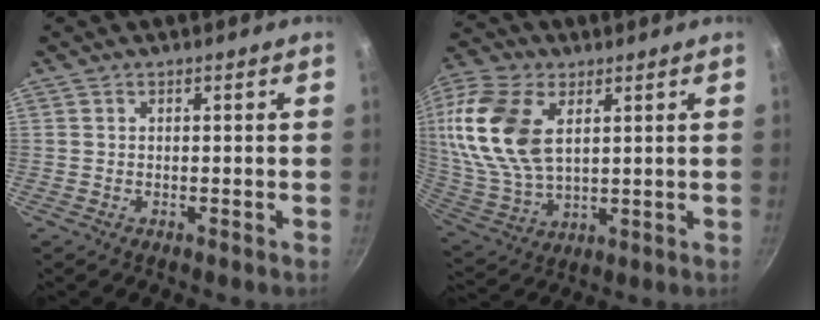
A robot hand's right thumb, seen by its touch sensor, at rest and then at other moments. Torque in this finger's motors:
{"motor_torque": [0.38, 0.81, 2.04, 0.17, 0.64]}